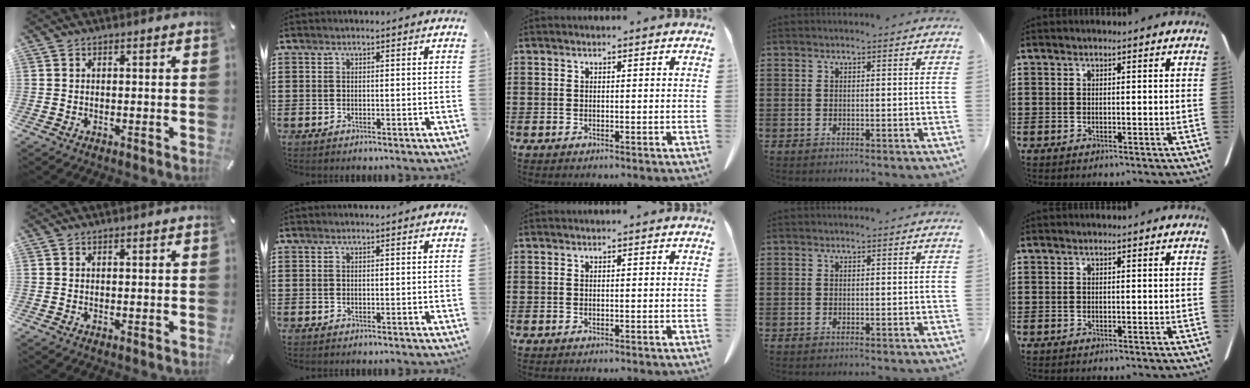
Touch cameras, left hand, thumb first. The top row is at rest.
{}